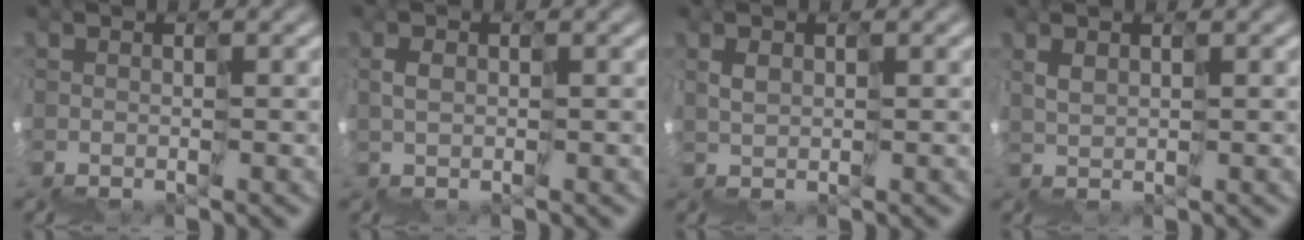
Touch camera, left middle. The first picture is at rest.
{"total": 0.7, "force": [0.1, 0.2, 0.6], "torque": [-0.014, 0.009, 0.002]}
{"total": 0.9, "force": [0.7, -0.3, 0.4], "torque": [-0.015, 0.013, 0.012]}
{"total": 1.2, "force": [1.1, -0.5, 0.1], "torque": [-0.011, 0.015, 0.021]}